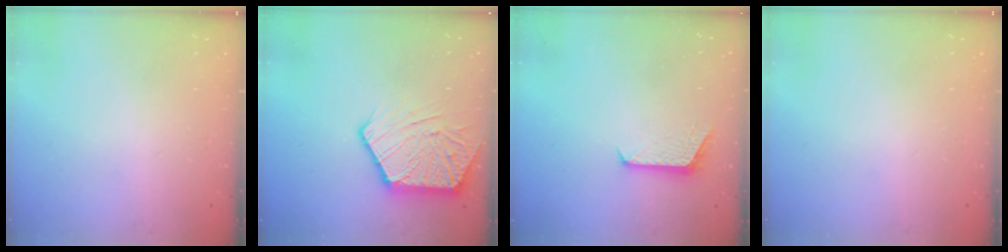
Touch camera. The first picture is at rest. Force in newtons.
{"total": 14.0, "press": 13.9, "slide": 1.4}
{"total": 6.4, "press": 6.4, "slide": 0.5}
{"total": 0.0}